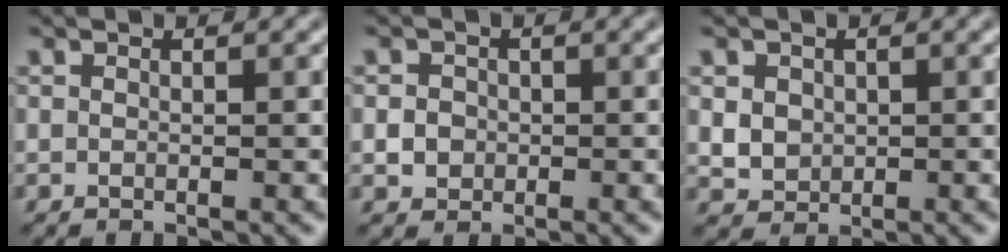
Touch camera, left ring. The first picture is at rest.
{"total": 1.7, "force": [-0.1, 1.6, 0.6], "torque": [-0.001, -0.004, 0.000]}
{"total": 2.7, "force": [0.7, 2.3, 1.2], "torque": [-0.032, 0.003, 0.024]}